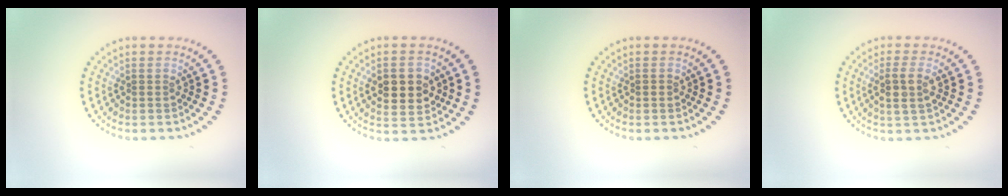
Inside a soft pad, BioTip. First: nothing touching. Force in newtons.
{"total": 4.3, "press": 4.3, "slide": 0.2}
{"total": 0.6, "press": 0.5, "slide": 0.2}
{"total": 2.1, "press": 2.0, "slide": 0.8}